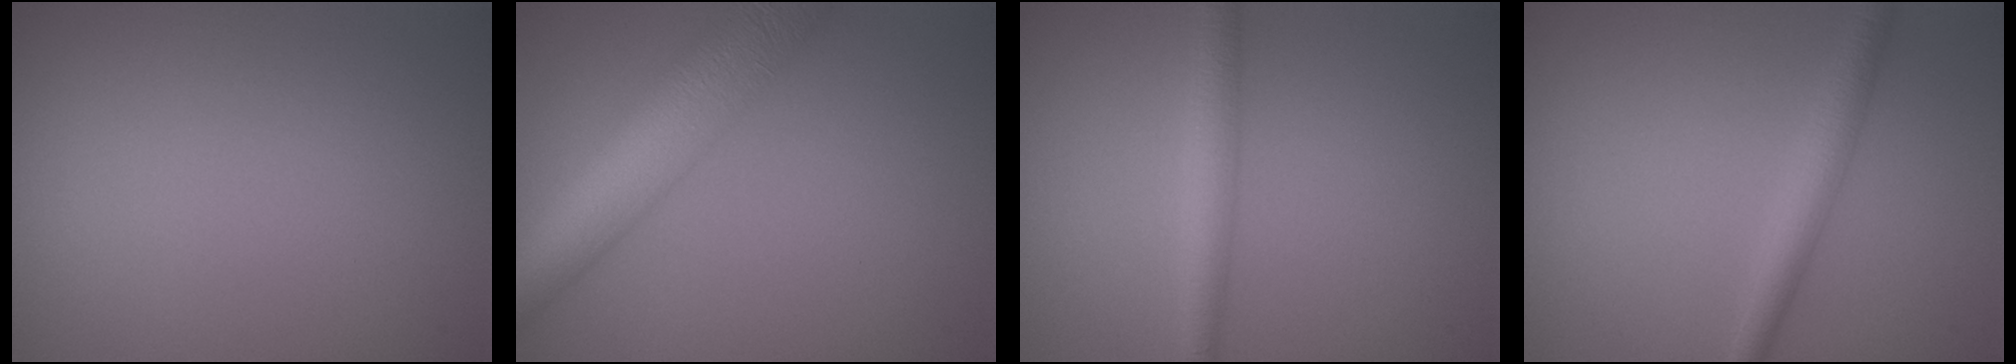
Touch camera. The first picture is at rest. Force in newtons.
{"total": 8.3, "press": 8.3, "slide": 0.3}
{"total": 2.6, "press": 2.6, "slide": 0.1}
{"total": 2.6, "press": 2.6, "slide": 0.1}